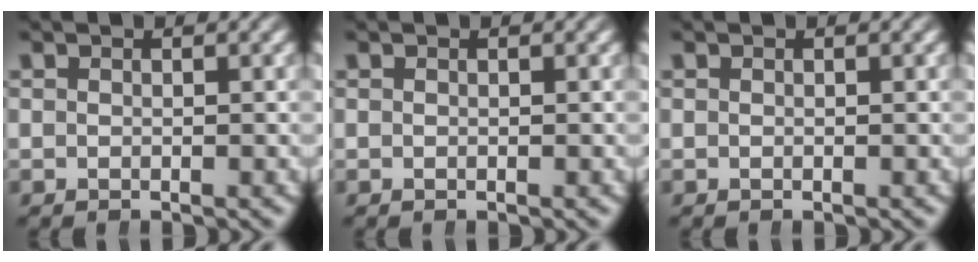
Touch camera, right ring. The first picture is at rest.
{"total": 0.0}
{"total": 0.0}